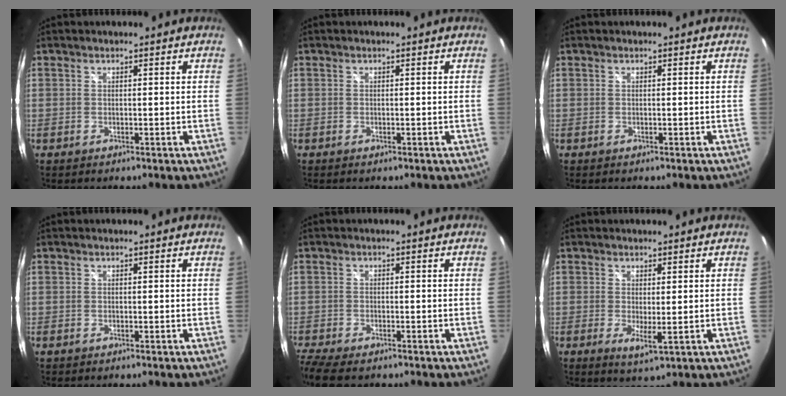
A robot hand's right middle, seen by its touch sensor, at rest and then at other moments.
{"total": 0.0}
{"total": 0.0}
{"total": 0.0}
{"total": 7.6, "force": [-5.9, 1.9, 4.3], "torque": [-0.112, -0.039, -0.113]}
{"total": 3.1, "force": [0.2, 0.1, 3.1], "torque": [-0.054, -0.012, 0.004]}